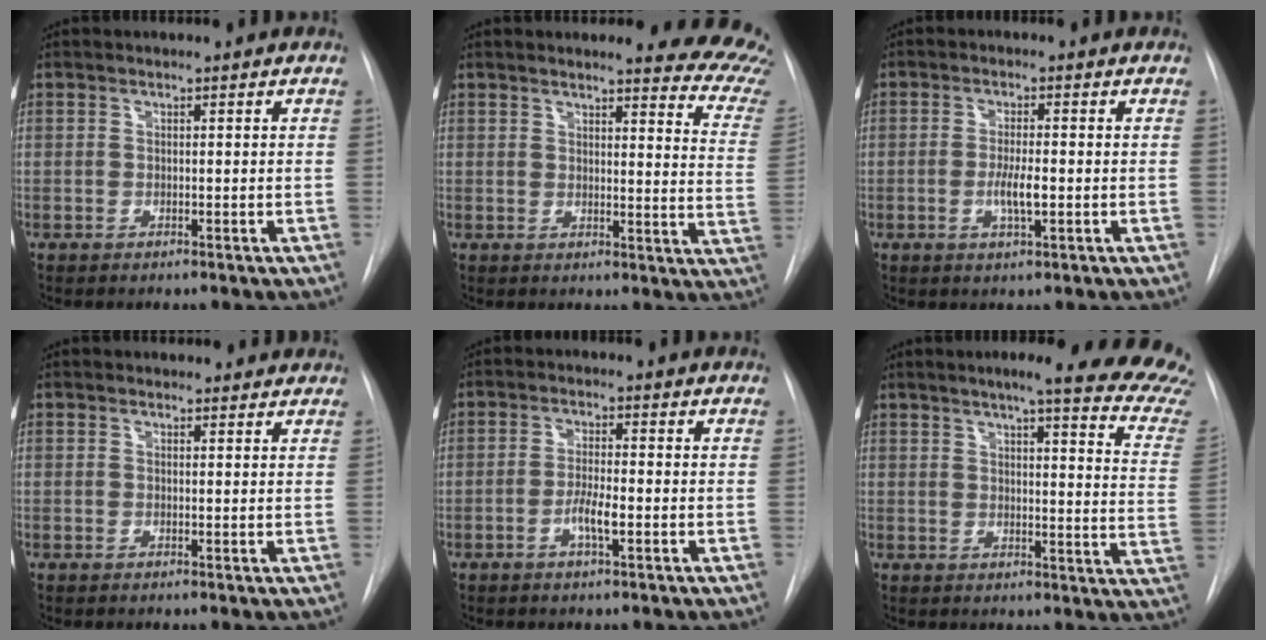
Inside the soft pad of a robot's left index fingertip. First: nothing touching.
{"total": 13.4, "force": [12.8, 1.4, 3.8], "torque": [-0.011, -0.111, 0.101]}
{"total": 3.8, "force": [-1.5, 0.7, 3.5], "torque": [-0.066, -0.008, -0.025]}
{"total": 3.3, "force": [2.9, 1.6, 0.4], "torque": [0.006, 0.001, 0.020]}
{"total": 3.7, "force": [-2.0, 0.5, 3.1], "torque": [-0.059, -0.006, -0.038]}
{"total": 21.9, "force": [19.1, 1.2, 10.6], "torque": [-0.130, -0.083, 0.202]}